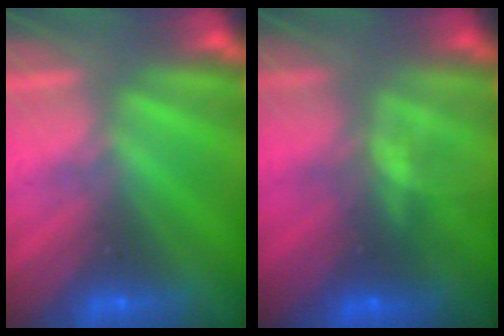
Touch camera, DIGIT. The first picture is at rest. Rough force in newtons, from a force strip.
{"total": 4.6}